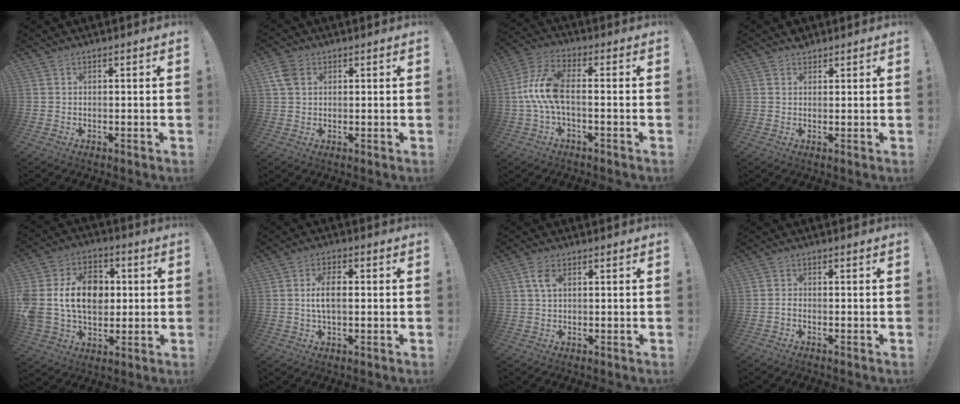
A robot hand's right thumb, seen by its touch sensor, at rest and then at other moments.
{"total": 5.5, "force": [2.0, 4.0, 3.3], "torque": [-0.070, 0.005, 0.041]}
{"total": 11.0, "force": [-0.7, 4.7, 10.0], "torque": [-0.204, 0.003, -0.009]}
{"total": 2.5, "force": [1.9, 1.5, 0.6], "torque": [-0.004, -0.007, 0.035]}
{"total": 18.6, "force": [1.7, 13.6, 12.6], "torque": [-0.216, 0.005, 0.034]}
{"total": 6.9, "force": [0.2, 3.3, 6.0], "torque": [-0.108, 0.007, 0.003]}
{"total": 3.9, "force": [1.5, 1.9, 3.1], "torque": [-0.058, 0.002, 0.027]}
{"total": 1.2, "force": [-1.0, 0.2, 0.7], "torque": [-0.017, 0.004, -0.016]}